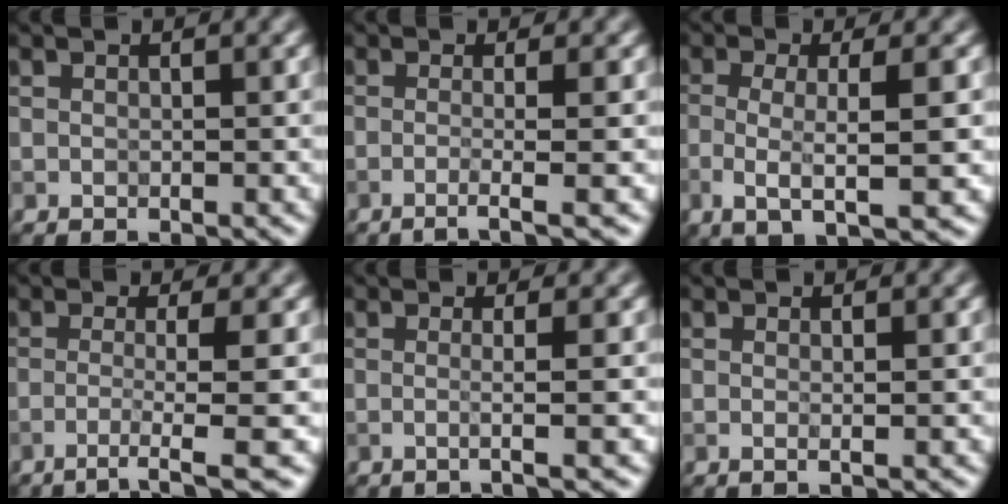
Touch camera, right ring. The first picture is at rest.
{"total": 3.2, "force": [-0.7, 0.9, 3.0], "torque": [-0.031, -0.006, -0.025]}
{"total": 5.9, "force": [-1.1, 1.6, 5.6], "torque": [-0.094, -0.010, -0.022]}
{"total": 4.3, "force": [-1.4, 0.6, 4.0], "torque": [-0.058, 0.000, -0.035]}
{"total": 2.8, "force": [-0.1, 0.8, 2.6], "torque": [-0.033, -0.003, -0.029]}
{"total": 0.8, "force": [0.0, 0.2, 0.8], "torque": [-0.008, -0.003, -0.003]}